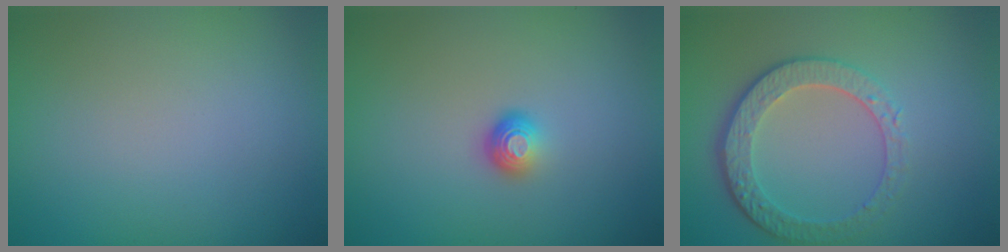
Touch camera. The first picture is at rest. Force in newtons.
{"total": 1.6, "press": 1.1, "slide": 1.2}
{"total": 4.7, "press": 3.3, "slide": 3.3}